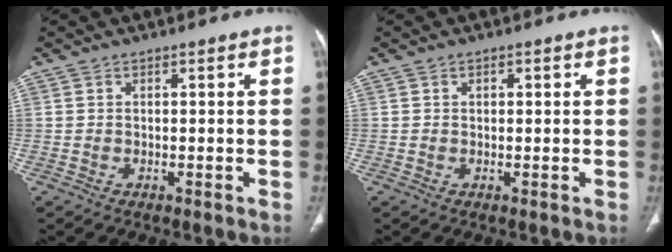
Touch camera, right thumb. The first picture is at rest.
{"total": 1.0, "force": [0.3, 0.6, 0.6], "torque": [-0.007, 0.000, 0.005]}